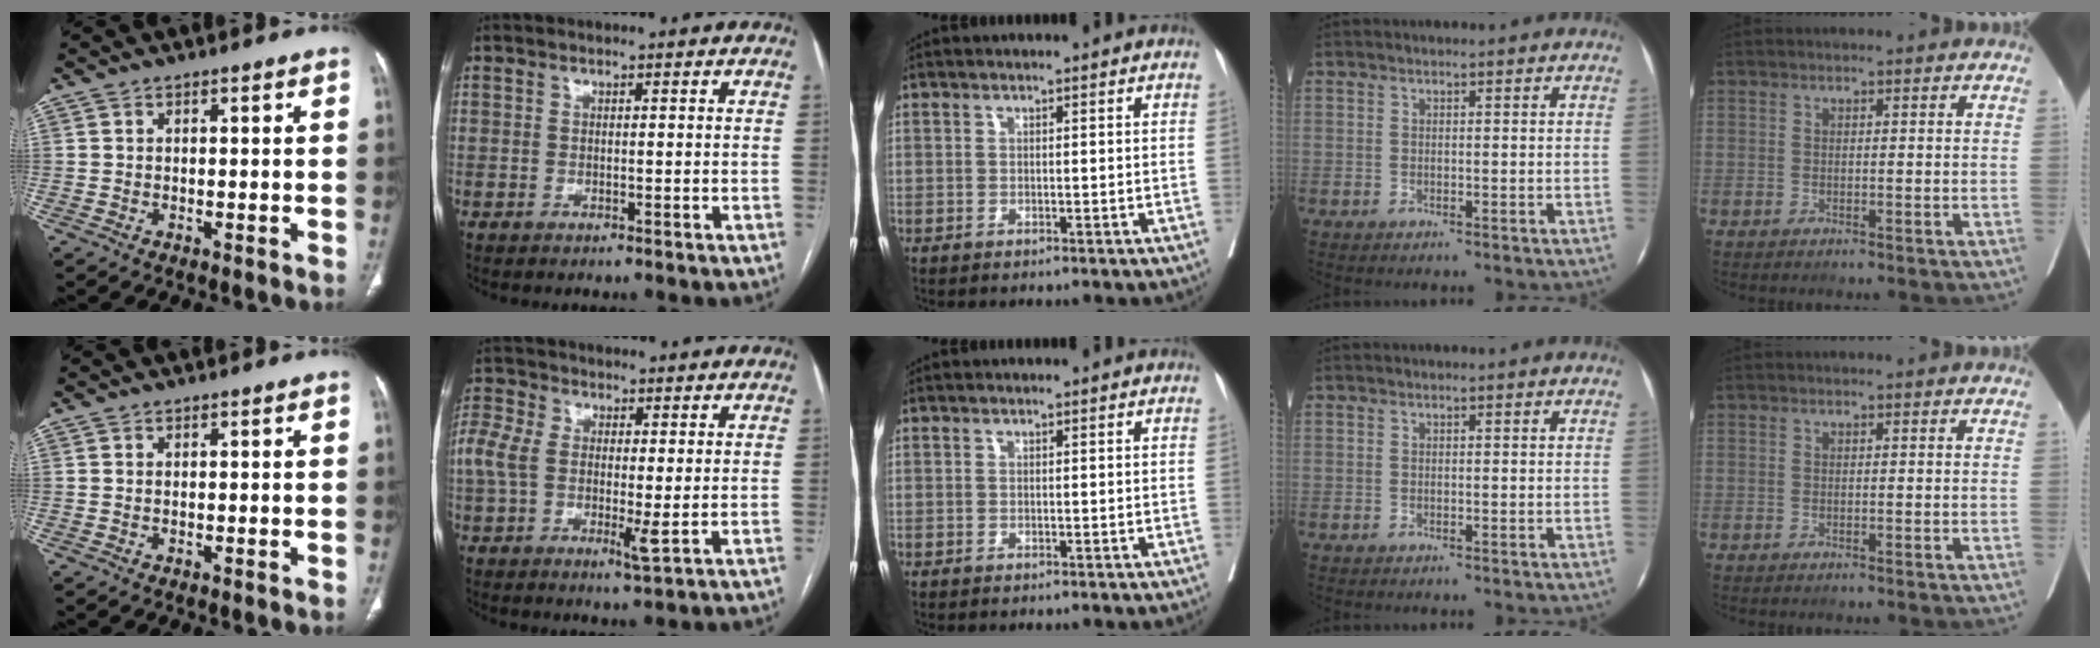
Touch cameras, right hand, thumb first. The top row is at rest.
{"index": {"total": 9.1, "force": [-0.2, 4.2, 8.1], "torque": [-0.183, 0.011, 0.002]}}